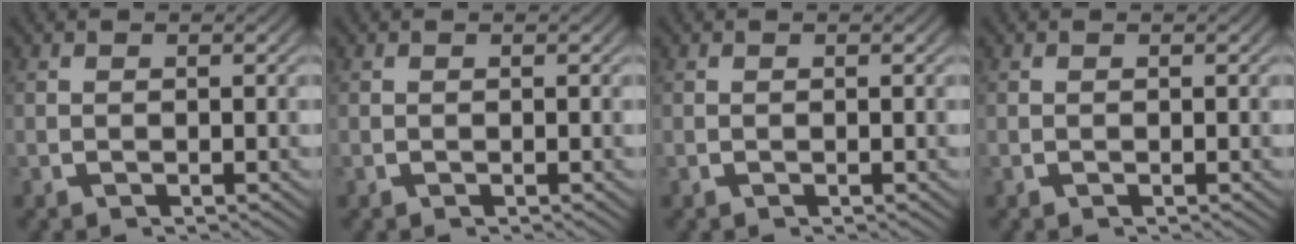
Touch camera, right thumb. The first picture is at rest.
{"total": 0.0}
{"total": 0.0}
{"total": 0.0}